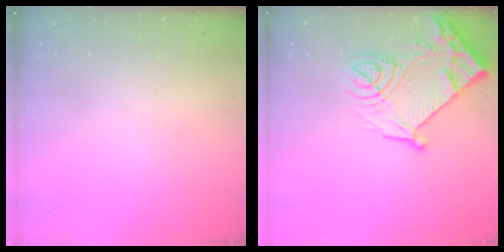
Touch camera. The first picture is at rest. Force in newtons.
{"total": 16.3, "press": 16.3, "slide": 1.8}